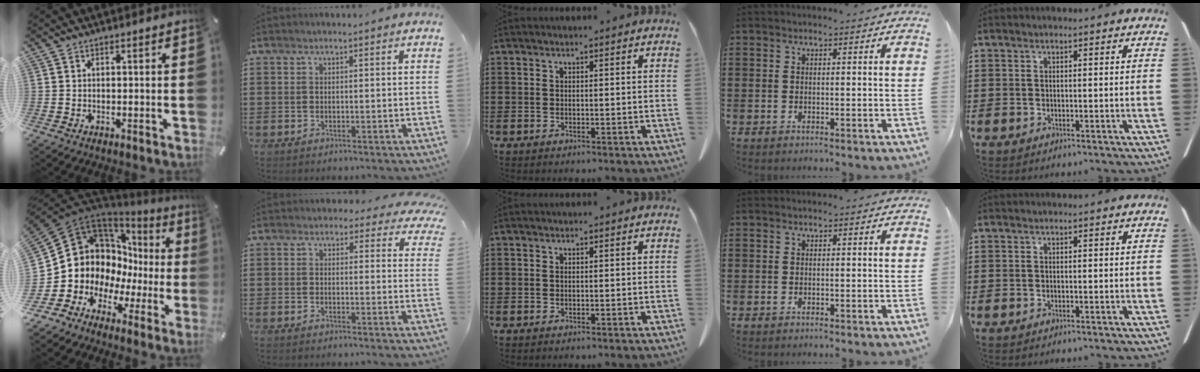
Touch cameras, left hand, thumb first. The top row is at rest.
{"thumb": {"total": 11.6, "force": [2.9, 10.5, 3.9], "torque": [-0.096, -0.063, 0.070]}, "index": {"total": 2.3, "force": [1.8, 1.2, 0.8], "torque": [-0.017, 0.000, 0.030]}}